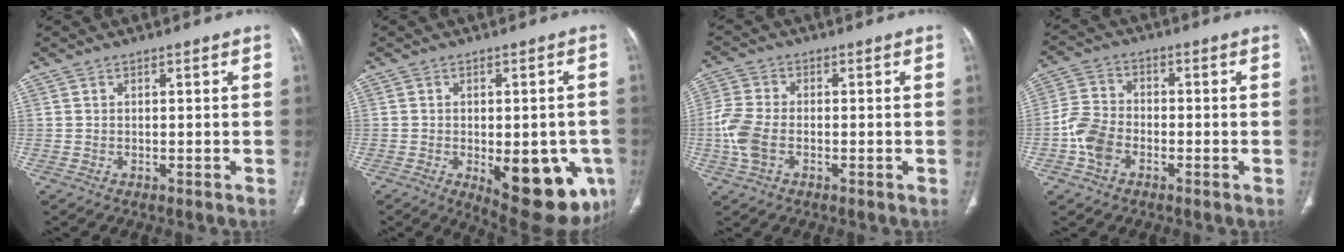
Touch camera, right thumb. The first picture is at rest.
{"total": 17.8, "force": [-5.8, 7.8, 14.9], "torque": [-0.137, -0.004, -0.053]}
{"total": 7.1, "force": [-1.7, 4.3, 5.4], "torque": [-0.138, 0.007, -0.039]}
{"total": 7.3, "force": [-2.7, 5.0, 4.6], "torque": [-0.088, 0.016, -0.060]}